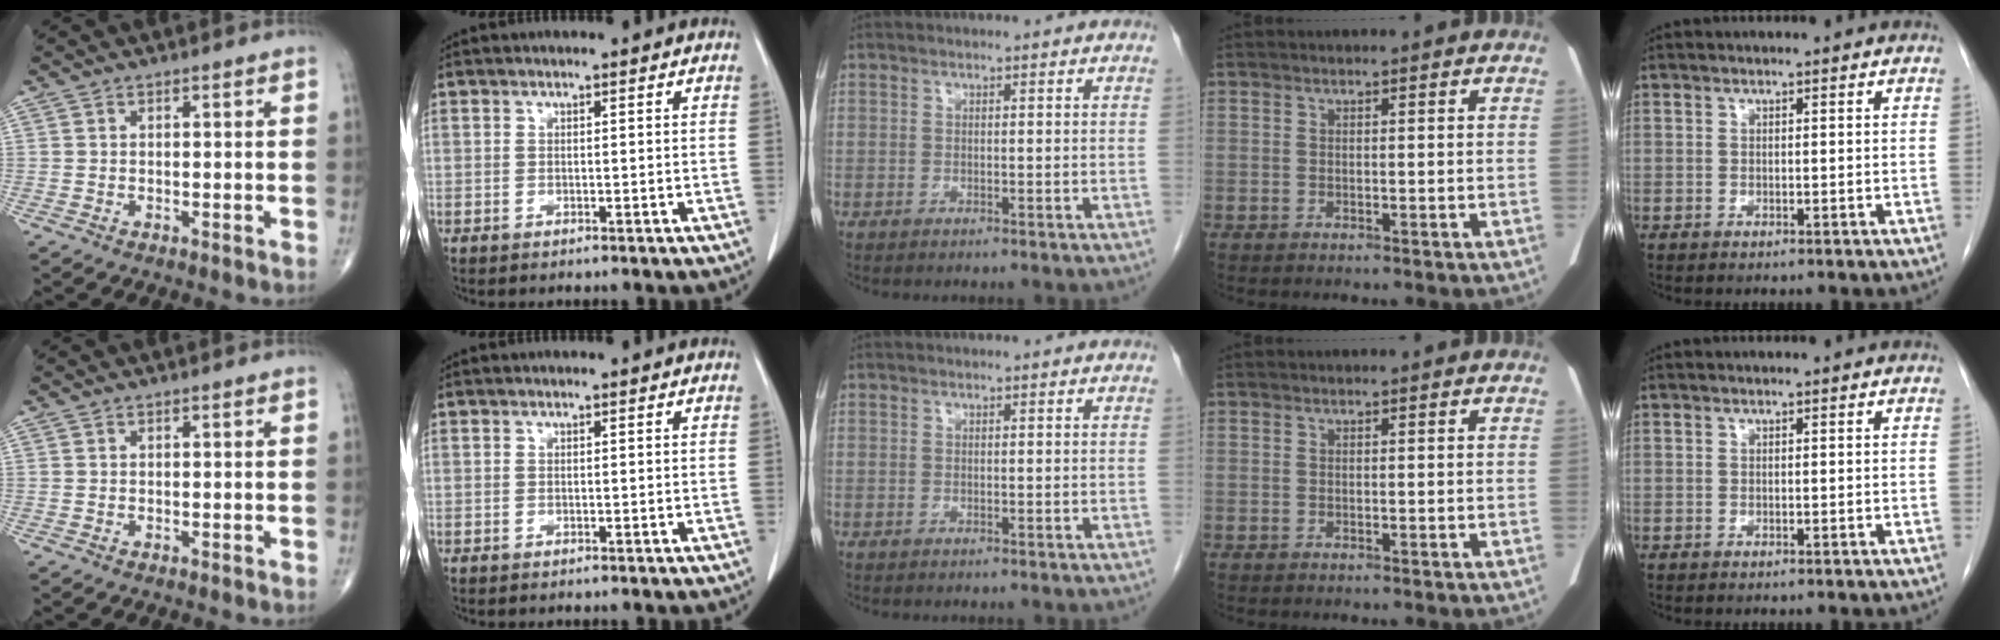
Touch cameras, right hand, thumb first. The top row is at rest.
{}